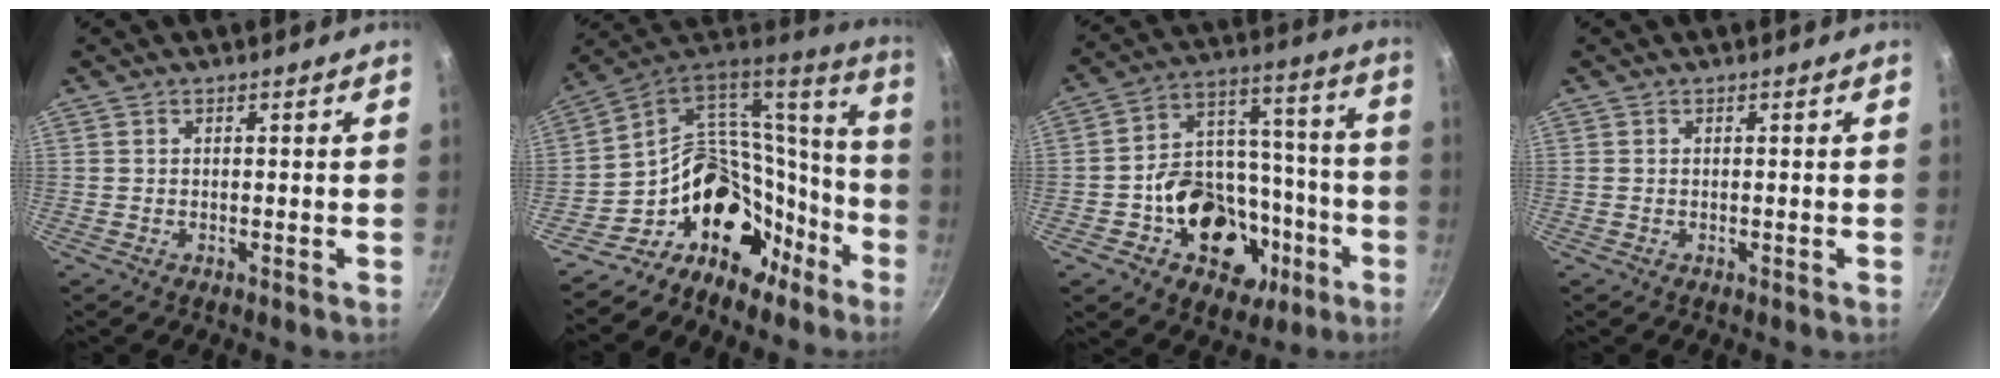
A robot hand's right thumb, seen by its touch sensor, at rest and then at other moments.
{"total": 21.7, "force": [-11.2, 16.0, 9.4], "torque": [-0.084, 0.135, -0.178]}
{"total": 21.4, "force": [-7.5, 16.0, 12.2], "torque": [-0.157, 0.068, -0.099]}
{"total": 0.0}